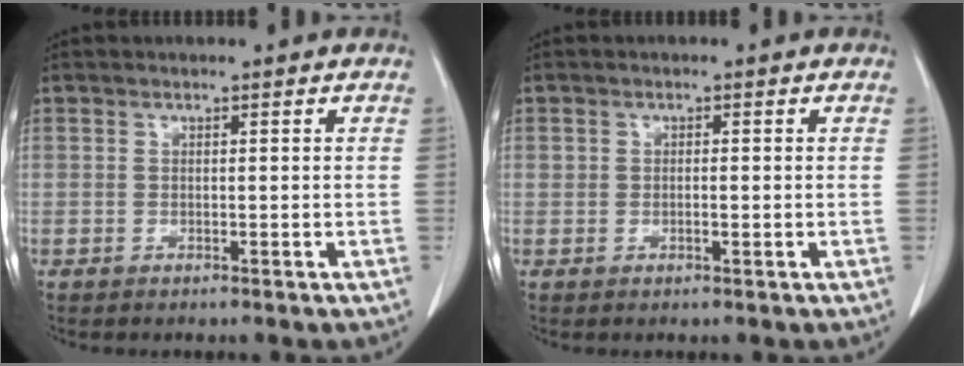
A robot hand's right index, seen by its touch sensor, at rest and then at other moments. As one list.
[{"total": 0.9, "force": [-0.1, 0.5, 0.8], "torque": [-0.016, 0.005, 0.002]}]